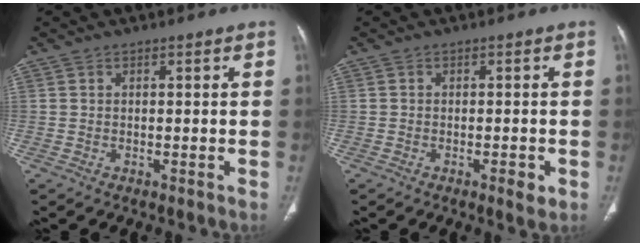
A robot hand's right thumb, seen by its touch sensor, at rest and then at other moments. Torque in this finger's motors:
{"motor_torque": [-0.27, 0.18, -0.24, 0.11, 0.03]}